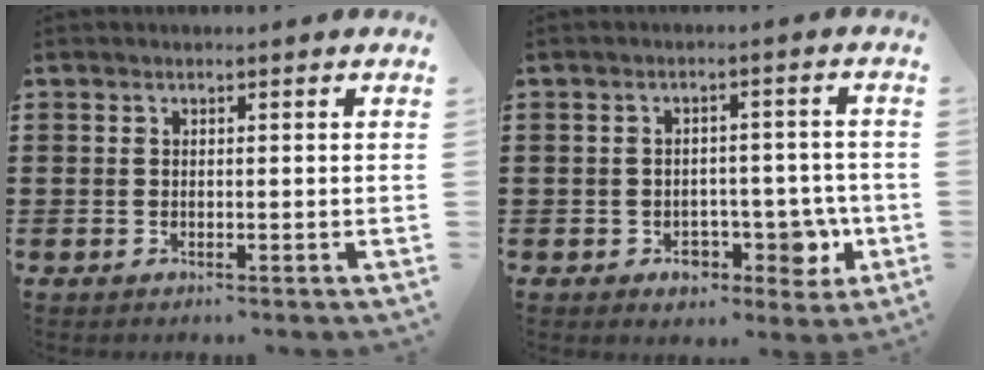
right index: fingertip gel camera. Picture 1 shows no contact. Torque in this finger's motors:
{"motor_torque": [0.78, 0.10, 0.11, 0.07]}